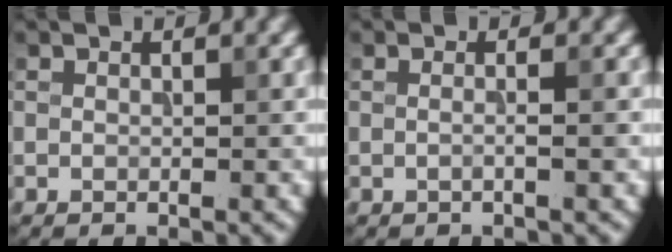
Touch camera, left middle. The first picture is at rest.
{"total": 1.3, "force": [0.0, 0.2, 1.3], "torque": [-0.017, -0.012, -0.008]}